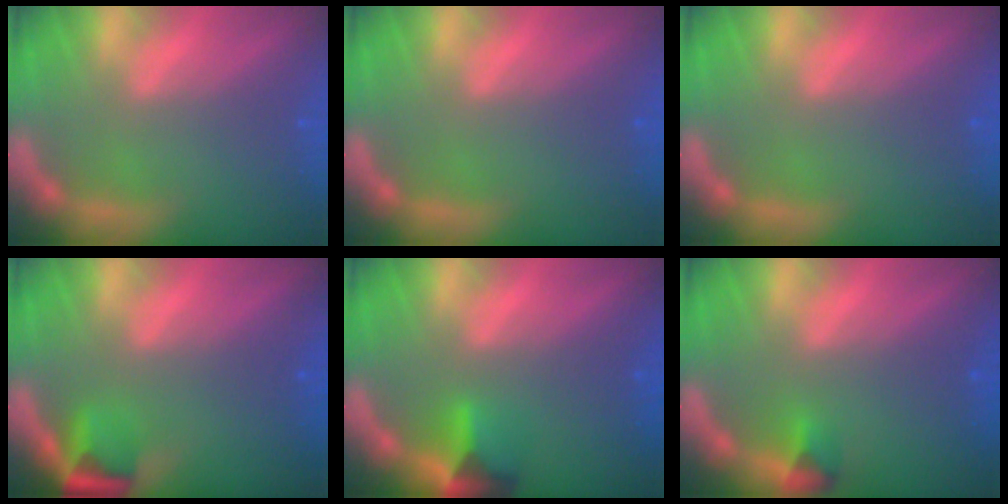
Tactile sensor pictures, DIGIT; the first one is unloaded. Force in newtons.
{"total": 0.0}
{"total": 0.0}
{"total": 2.9}
{"total": 3.4}
{"total": 1.4}